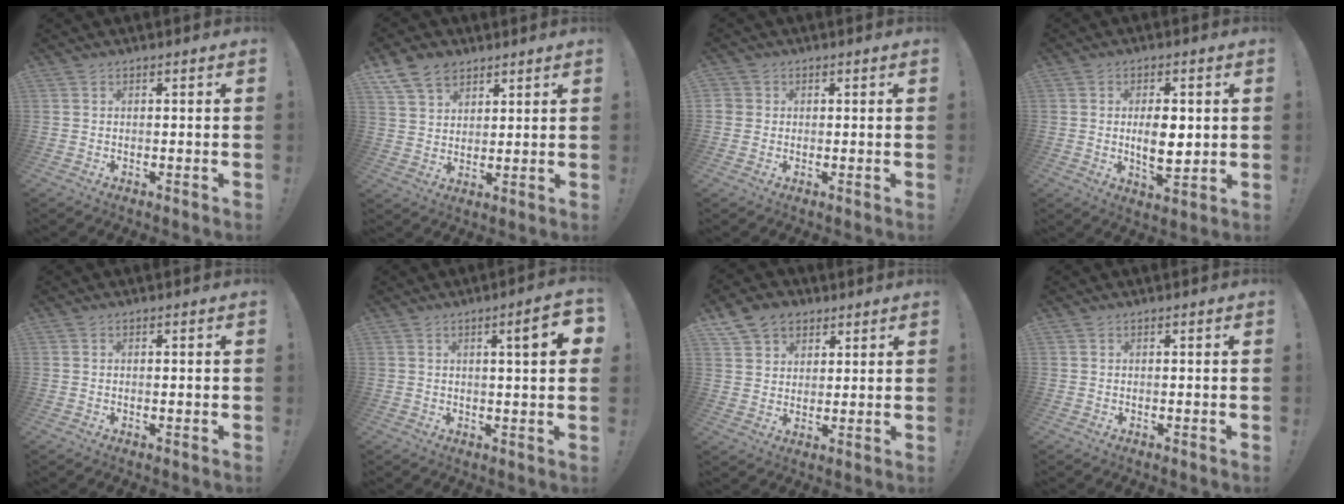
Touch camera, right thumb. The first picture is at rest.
{"total": 9.6, "force": [6.3, 6.4, 3.4], "torque": [-0.061, -0.031, 0.124]}
{"total": 2.3, "force": [0.3, 2.2, 0.5], "torque": [-0.003, 0.000, 0.005]}
{"total": 8.5, "force": [0.3, 4.1, 7.4], "torque": [-0.114, -0.015, -0.003]}
{"total": 0.8, "force": [0.1, 0.2, 0.7], "torque": [-0.006, -0.003, 0.001]}
{"total": 7.7, "force": [2.1, 0.8, 7.4], "torque": [-0.094, -0.008, 0.026]}
{"total": 9.0, "force": [5.4, 6.7, 2.5], "torque": [-0.037, -0.029, 0.106]}
{"total": 0.0}